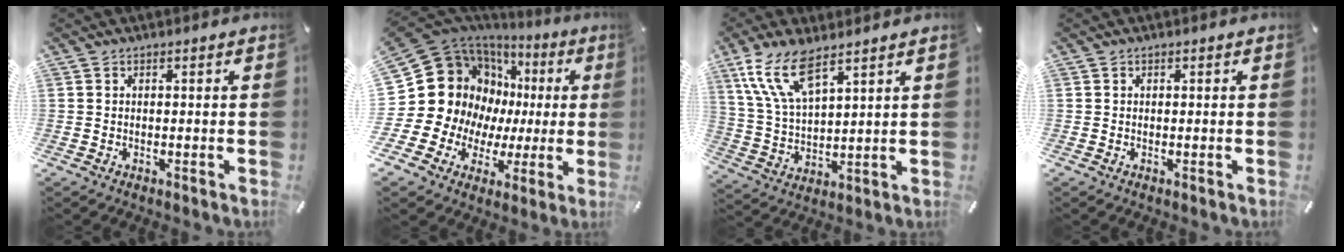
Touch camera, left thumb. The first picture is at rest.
{"total": 21.3, "force": [6.0, 17.4, 10.6], "torque": [-0.218, -0.058, 0.139]}
{"total": 12.1, "force": [8.0, 4.5, 7.9], "torque": [-0.191, -0.029, 0.147]}
{"total": 0.0}